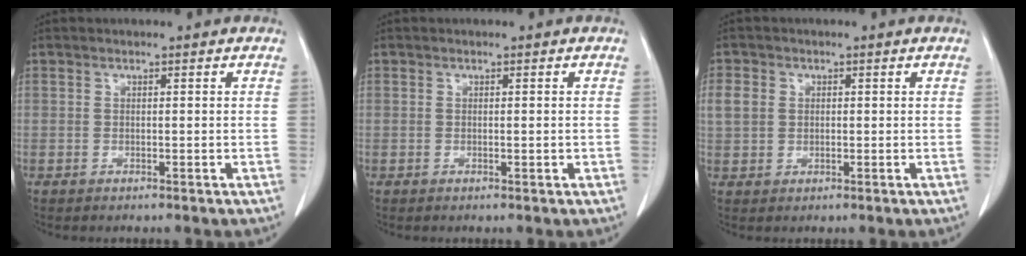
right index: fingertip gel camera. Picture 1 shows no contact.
{"total": 0.8, "force": [-0.1, 0.2, 0.8], "torque": [-0.013, -0.002, 0.003]}
{"total": 3.9, "force": [0.8, 3.3, 1.9], "torque": [-0.046, 0.014, 0.018]}